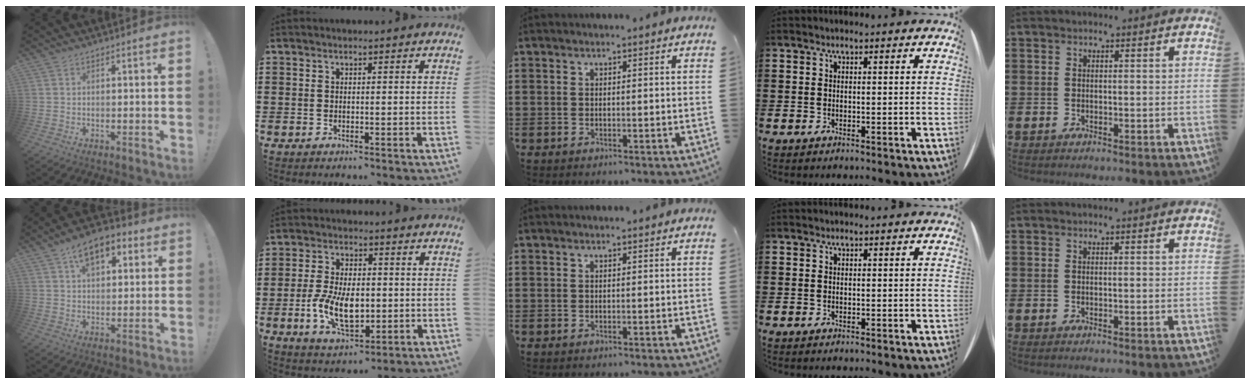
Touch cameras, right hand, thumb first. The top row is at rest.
{"thumb": {"total": 10.5, "force": [5.2, 6.1, 6.8], "torque": [-0.100, -0.008, 0.094]}, "index": {"total": 9.3, "force": [-1.4, 5.3, 7.5], "torque": [-0.157, 0.001, -0.031]}}